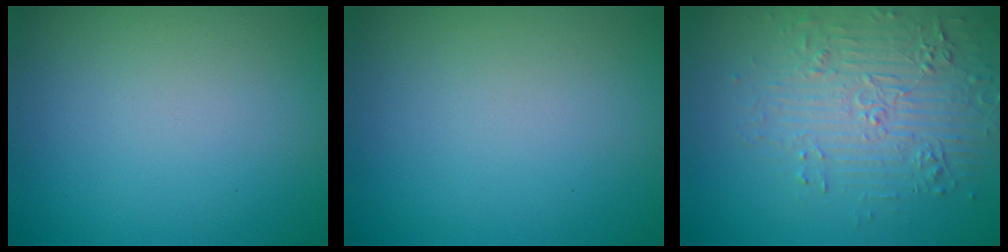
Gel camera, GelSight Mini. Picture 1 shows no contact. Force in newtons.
{"total": 0.0}
{"total": 4.5, "press": 4.0, "slide": 2.0}